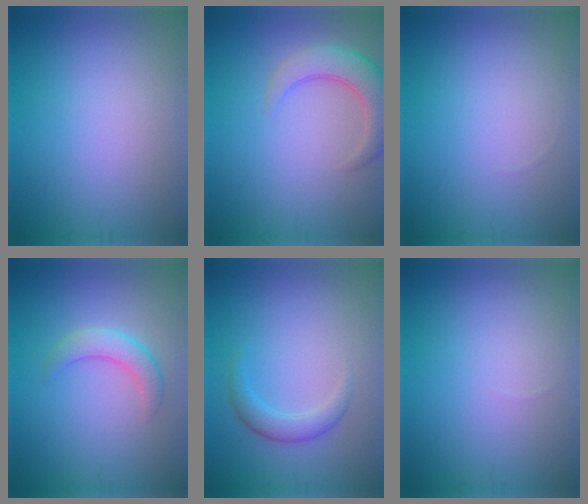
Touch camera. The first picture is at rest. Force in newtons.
{"total": 4.4, "press": 4.4, "slide": 0.4}
{"total": 0.0}
{"total": 2.6, "press": 2.6, "slide": 0.3}
{"total": 2.2, "press": 2.2, "slide": 0.1}
{"total": 0.0}